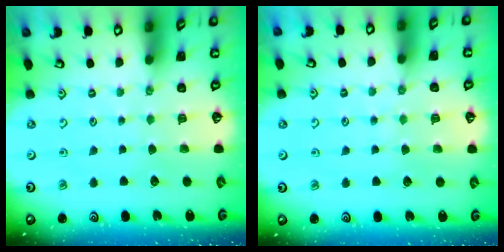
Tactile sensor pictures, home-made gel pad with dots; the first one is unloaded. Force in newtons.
{"total": 4.7, "press": 4.7, "slide": 0.5}